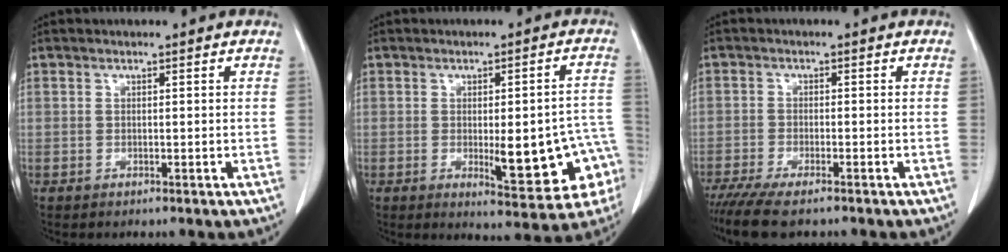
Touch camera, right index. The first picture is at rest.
{"total": 13.4, "force": [-3.4, 3.7, 12.4], "torque": [-0.110, 0.017, -0.032]}
{"total": 7.3, "force": [-5.9, 1.1, 4.2], "torque": [-0.066, -0.015, -0.094]}